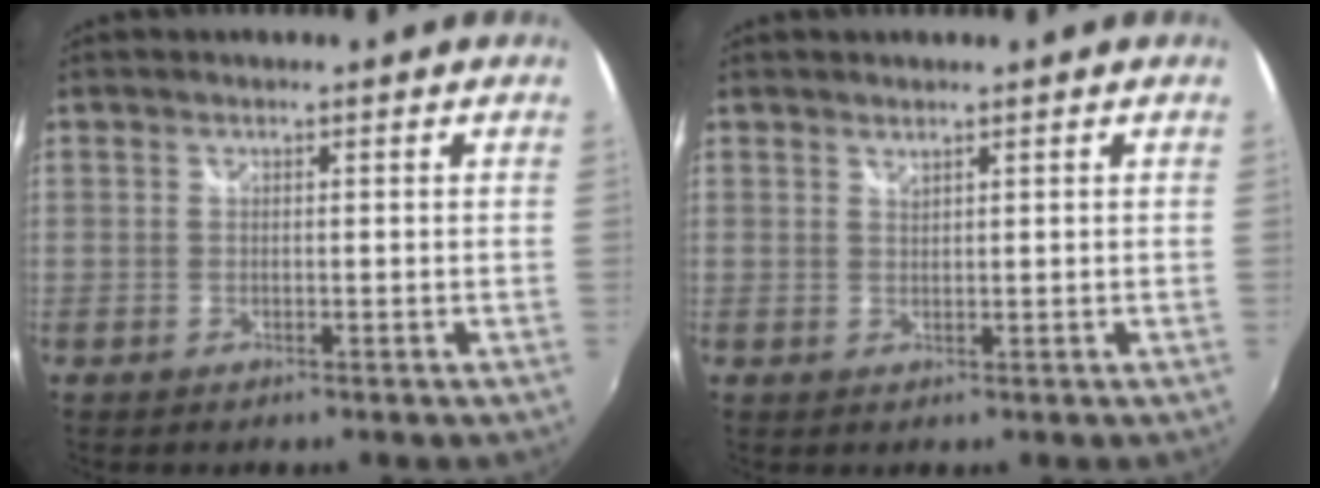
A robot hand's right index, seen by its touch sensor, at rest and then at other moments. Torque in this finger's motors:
{"motor_torque": [-0.08, 0.02, -0.07, 0.00]}